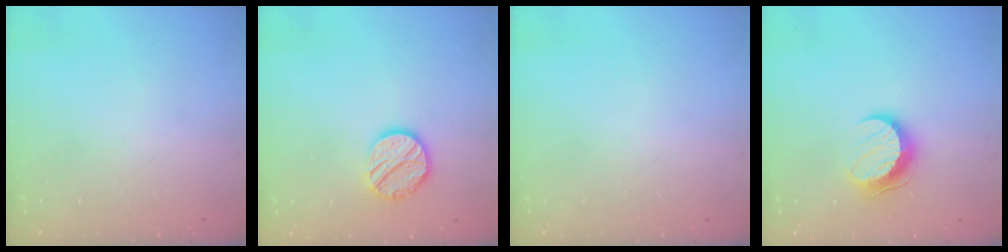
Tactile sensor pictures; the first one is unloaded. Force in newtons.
{"total": 11.7, "press": 11.6, "slide": 0.4}
{"total": 0.0}
{"total": 9.7, "press": 9.7, "slide": 0.7}